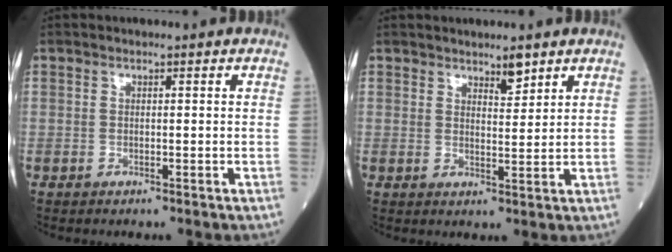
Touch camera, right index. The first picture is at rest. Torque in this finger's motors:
{"motor_torque": [-0.04, 0.12, 0.01, 0.02]}